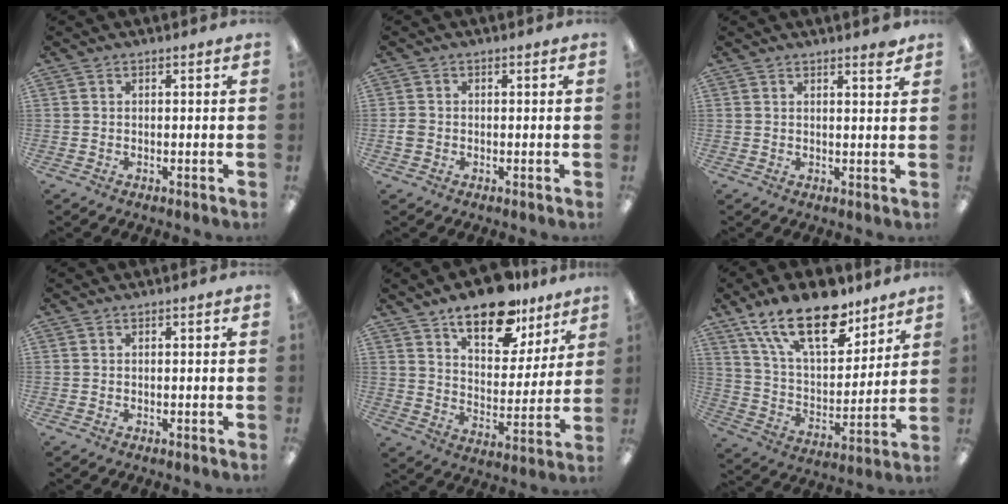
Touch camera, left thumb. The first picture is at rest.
{"total": 1.8, "force": [-0.4, 1.5, 0.8], "torque": [-0.013, 0.004, -0.008]}
{"total": 2.2, "force": [2.1, 0.2, 0.8], "torque": [-0.003, -0.015, 0.034]}
{"total": 0.0}
{"total": 15.7, "force": [11.8, 6.9, 7.8], "torque": [-0.117, -0.065, 0.206]}
{"total": 21.5, "force": [14.7, 9.4, 12.6], "torque": [-0.226, -0.076, 0.256]}